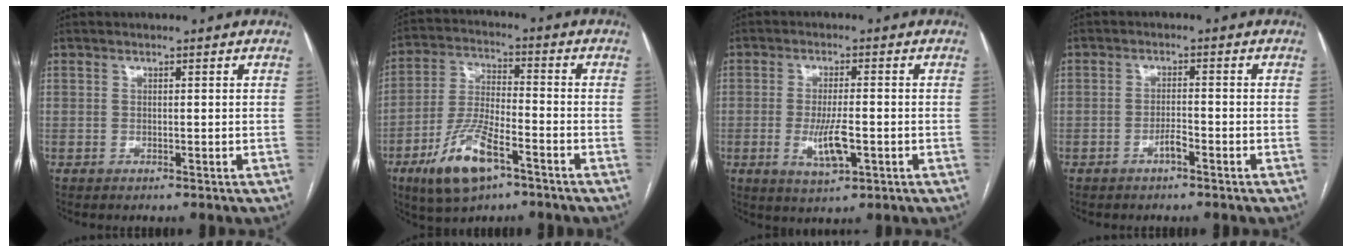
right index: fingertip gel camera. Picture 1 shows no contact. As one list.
[{"total": 11.7, "force": [-6.4, 3.6, 9.1], "torque": [-0.193, -0.007, -0.113]}, {"total": 6.1, "force": [-1.5, 1.4, 5.7], "torque": [-0.110, -0.010, -0.023]}, {"total": 2.1, "force": [-1.3, 0.3, 1.6], "torque": [-0.028, 0.002, -0.024]}]